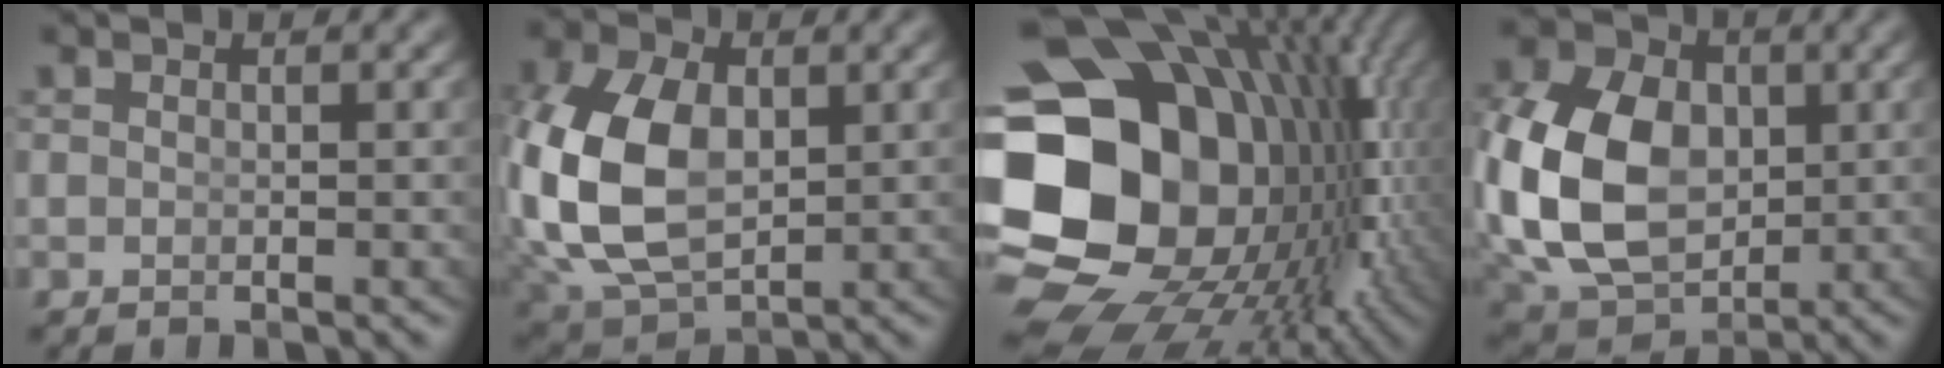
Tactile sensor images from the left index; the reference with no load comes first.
{"total": 10.9, "force": [0.2, 8.2, 7.1], "torque": [-0.186, -0.036, 0.026]}
{"total": 31.6, "force": [-1.2, 21.5, 23.1], "torque": [-0.377, -0.064, 0.000]}
{"total": 11.9, "force": [0.3, 9.3, 7.5], "torque": [-0.168, -0.028, 0.018]}